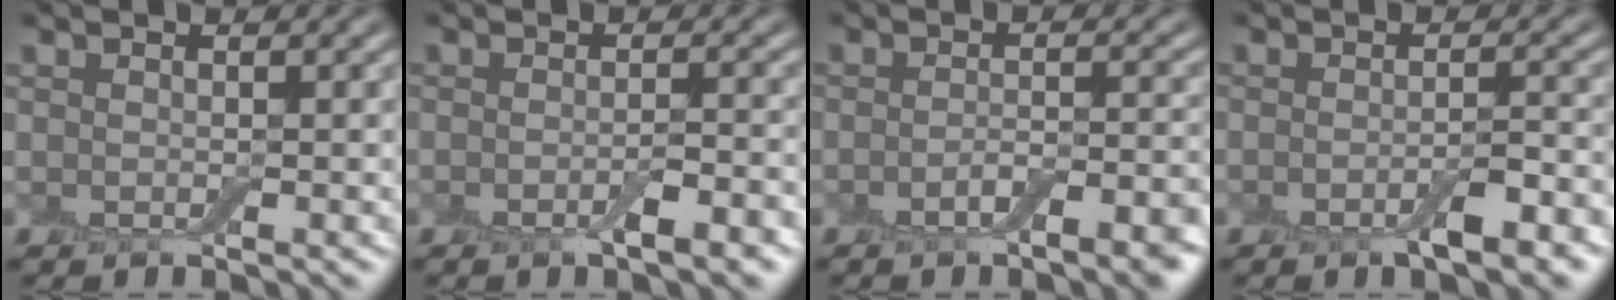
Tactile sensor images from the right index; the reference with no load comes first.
{"total": 2.2, "force": [-1.3, 0.4, 1.8], "torque": [-0.028, -0.004, -0.019]}
{"total": 3.8, "force": [-2.3, 1.1, 2.9], "torque": [-0.045, -0.005, -0.032]}
{"total": 3.2, "force": [-1.8, 0.8, 2.5], "torque": [-0.044, -0.005, -0.027]}